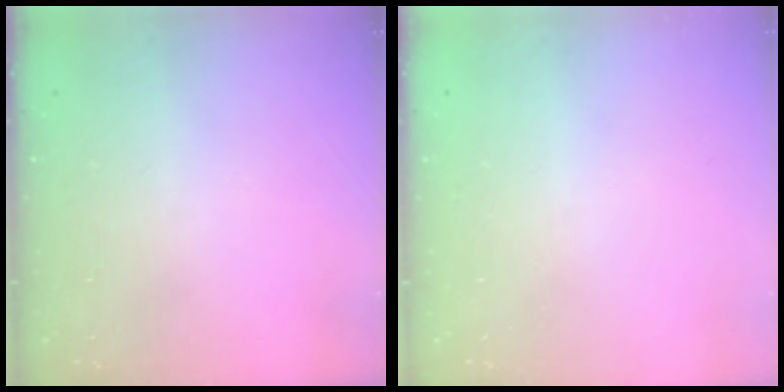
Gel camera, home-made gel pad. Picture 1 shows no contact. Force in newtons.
{"total": 0.0}